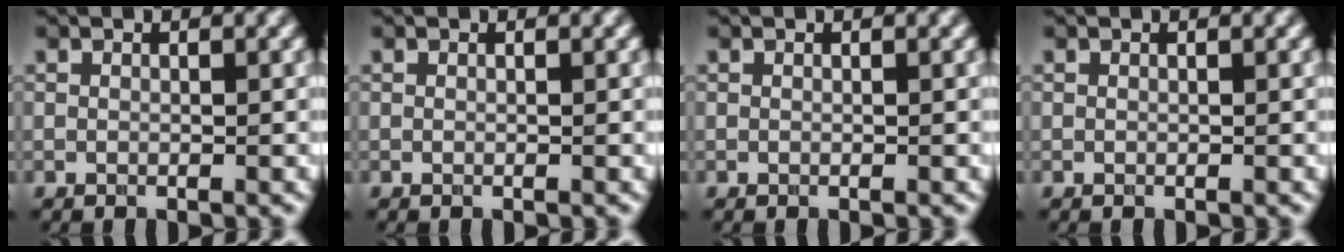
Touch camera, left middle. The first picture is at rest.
{"total": 0.0}
{"total": 0.0}
{"total": 0.0}